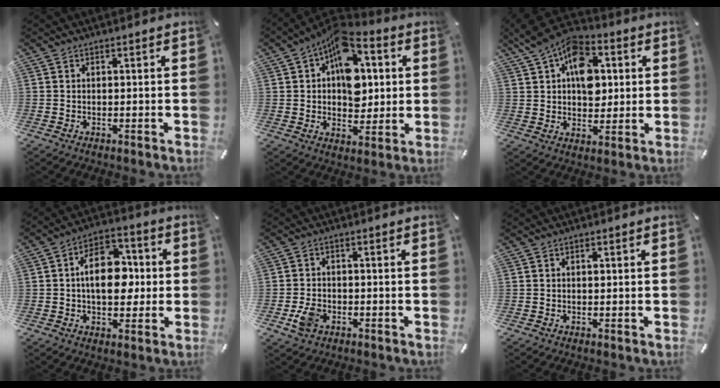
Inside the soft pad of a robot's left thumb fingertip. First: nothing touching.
{"total": 15.0, "force": [4.6, 9.9, 10.2], "torque": [-0.146, -0.025, 0.082]}
{"total": 14.5, "force": [4.5, 10.1, 9.4], "torque": [-0.155, -0.014, 0.079]}
{"total": 13.0, "force": [0.4, 8.6, 9.7], "torque": [-0.142, 0.005, 0.004]}
{"total": 5.0, "force": [-1.9, 3.8, 2.6], "torque": [-0.062, 0.005, -0.036]}
{"total": 0.6, "force": [0.1, 0.5, 0.4], "torque": [0.000, -0.004, 0.000]}